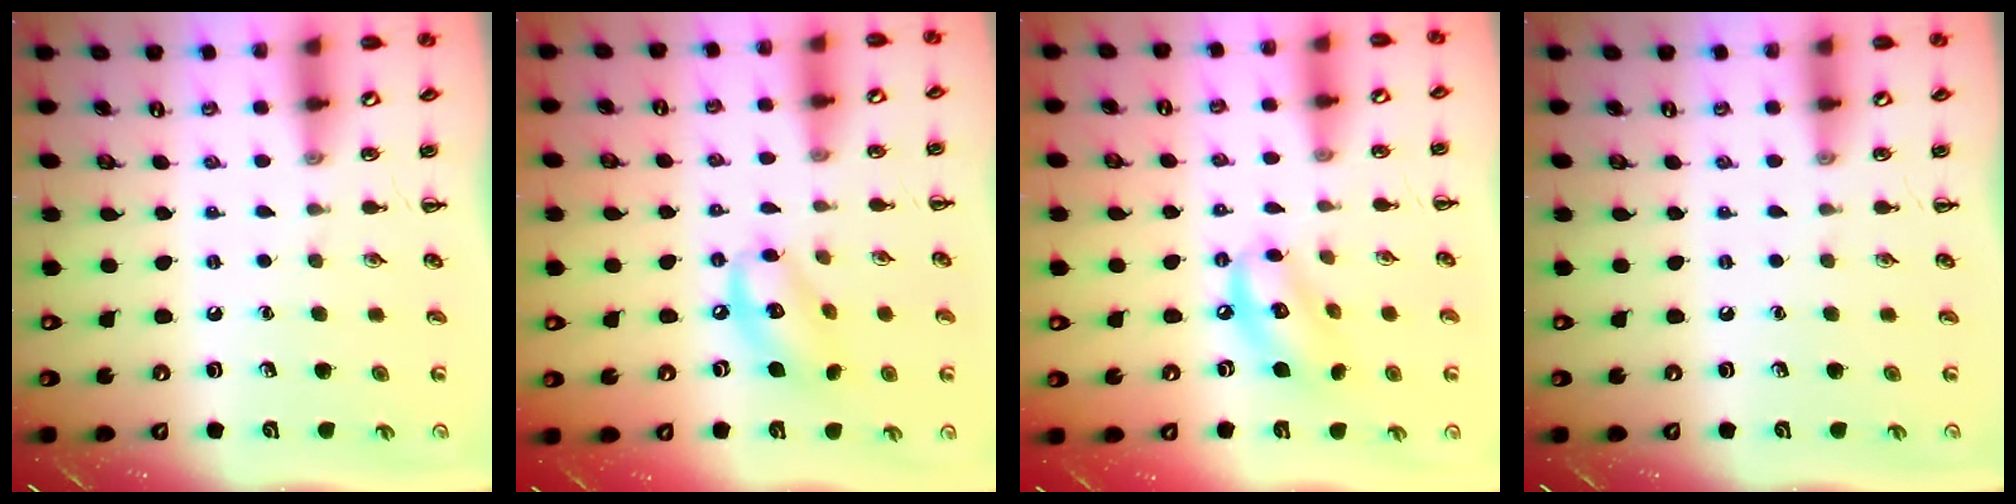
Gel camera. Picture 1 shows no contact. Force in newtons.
{"total": 10.8, "press": 10.6, "slide": 2.1}
{"total": 10.2, "press": 10.1, "slide": 1.2}
{"total": 0.0}